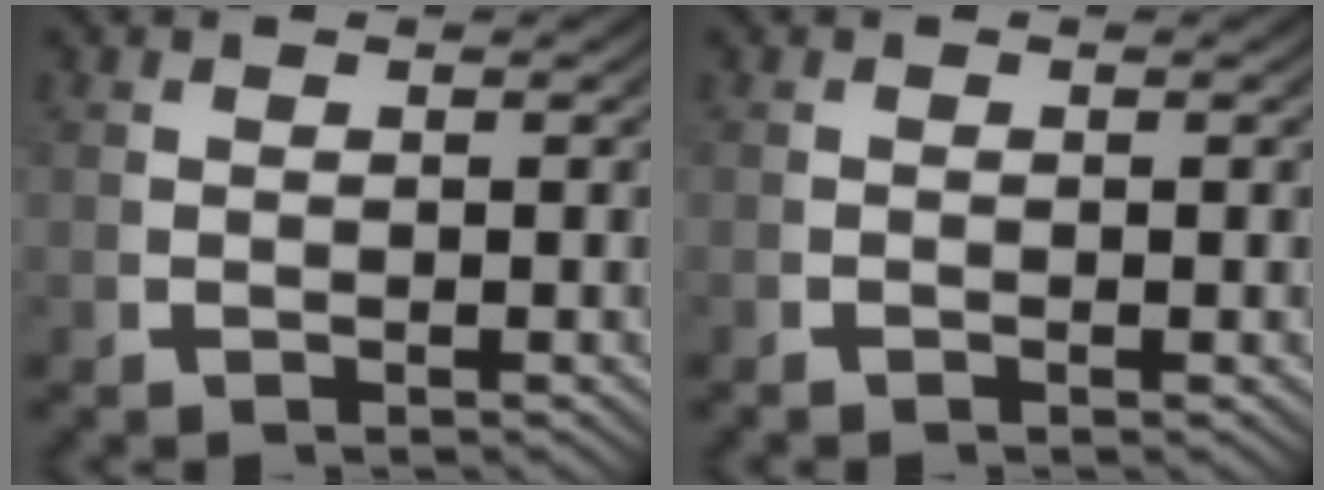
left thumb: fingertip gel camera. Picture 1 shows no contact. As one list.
[{"total": 0.0}]